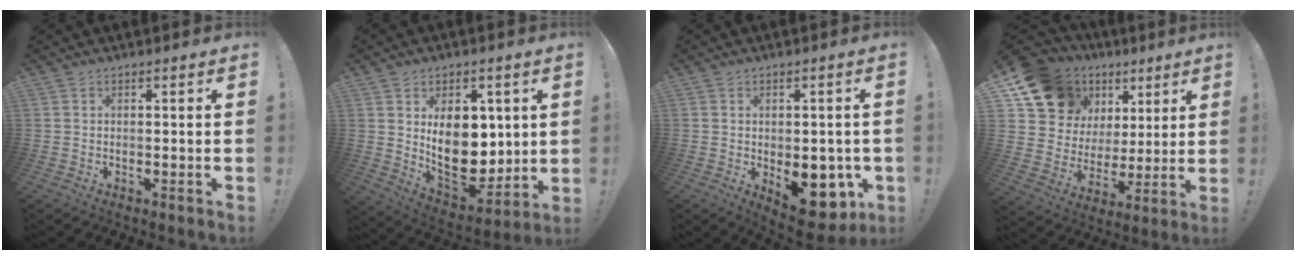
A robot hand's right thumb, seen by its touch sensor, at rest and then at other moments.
{"total": 17.3, "force": [3.5, 12.0, 12.0], "torque": [-0.181, -0.042, 0.072]}
{"total": 13.1, "force": [-4.3, 7.7, 9.8], "torque": [-0.083, 0.027, -0.054]}
{"total": 14.7, "force": [9.9, 9.8, 4.7], "torque": [-0.088, -0.066, 0.202]}